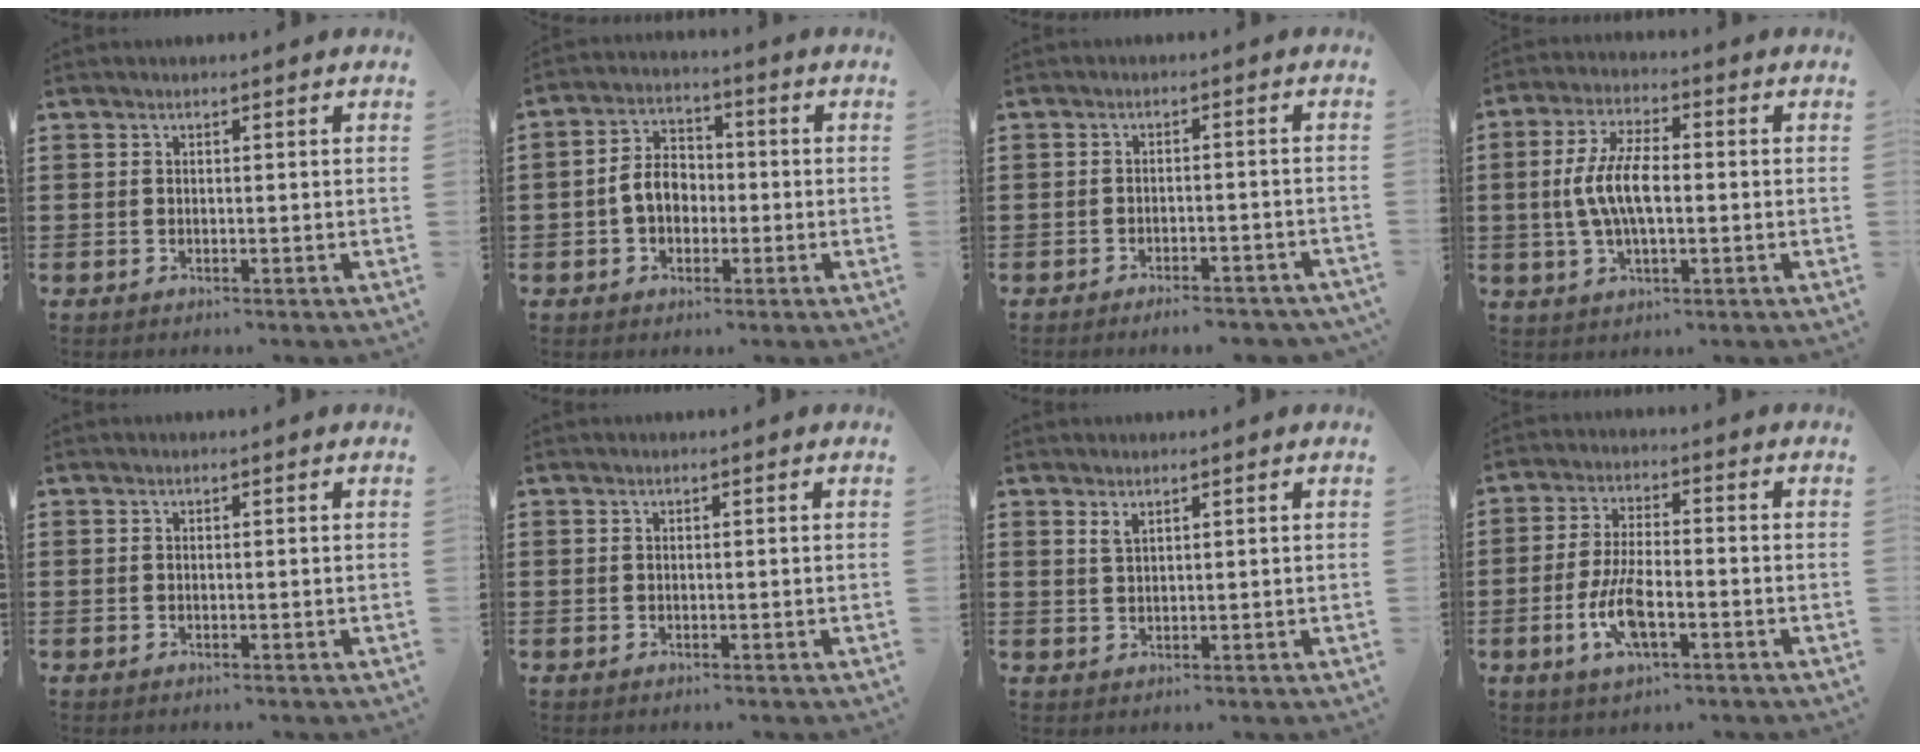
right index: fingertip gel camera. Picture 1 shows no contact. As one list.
[{"total": 5.7, "force": [-0.9, 4.2, 3.7], "torque": [-0.089, 0.008, -0.022]}, {"total": 2.7, "force": [-2.6, 0.1, 0.7], "torque": [-0.013, 0.002, -0.052]}, {"total": 8.0, "force": [-0.4, 3.3, 7.3], "torque": [-0.163, -0.003, -0.015]}, {"total": 0.0}, {"total": 0.0}, {"total": 1.5, "force": [1.2, 0.5, 0.9], "torque": [-0.020, 0.002, 0.021]}, {"total": 7.8, "force": [-2.7, 2.8, 6.8], "torque": [-0.149, -0.010, -0.052]}]